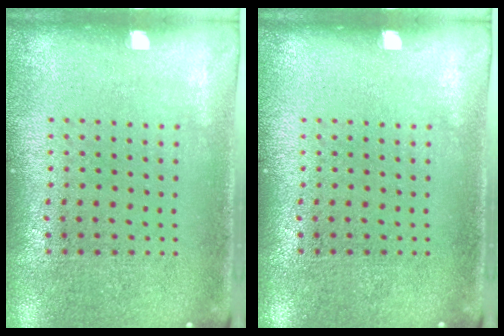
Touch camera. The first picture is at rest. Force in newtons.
{"total": 0.0}